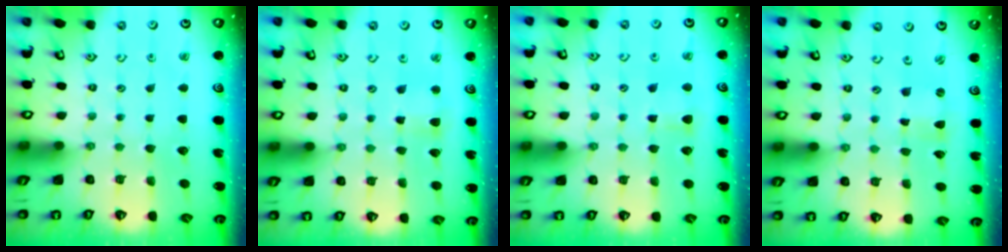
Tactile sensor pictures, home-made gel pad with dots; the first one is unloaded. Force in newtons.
{"total": 4.3, "press": 4.2, "slide": 0.7}
{"total": 5.2, "press": 5.2, "slide": 0.8}
{"total": 0.0}